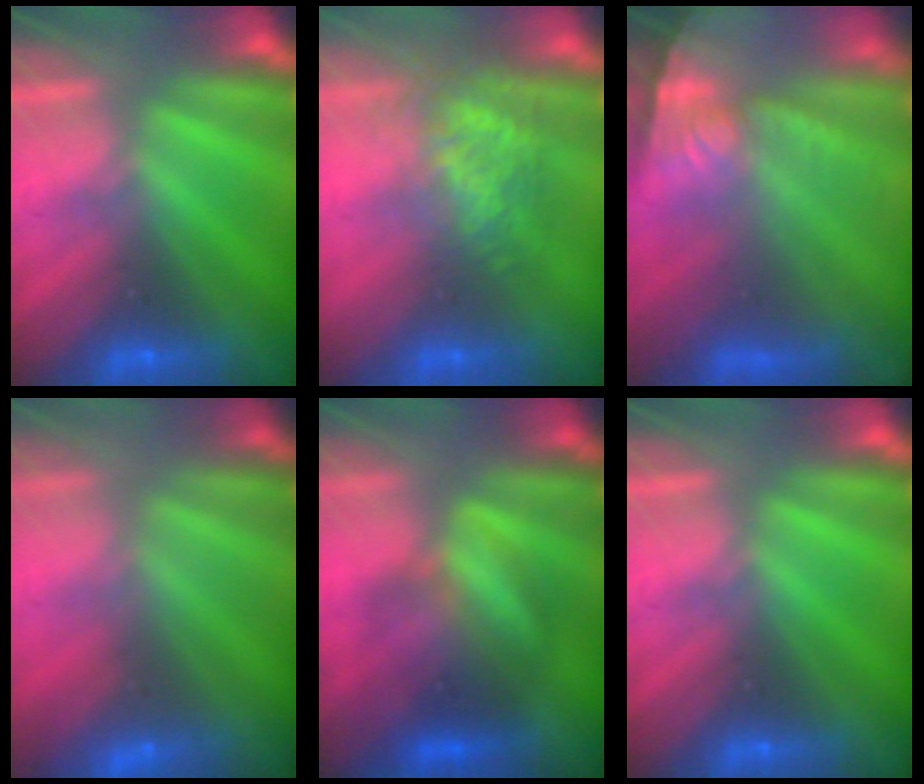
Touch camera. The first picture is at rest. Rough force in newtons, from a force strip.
{"total": 3.8}
{"total": 10.6}
{"total": 3.0}
{"total": 4.1}
{"total": 0.0}